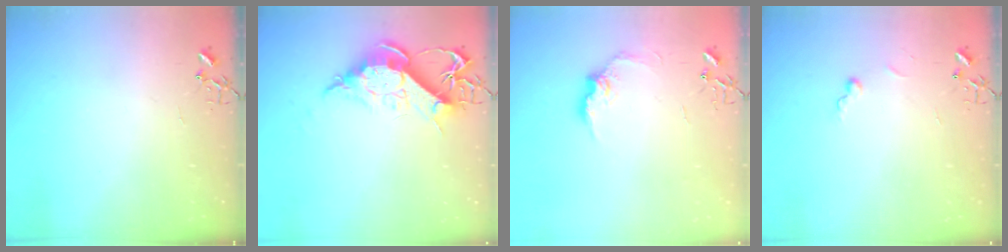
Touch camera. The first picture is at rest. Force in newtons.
{"total": 12.6, "press": 12.6, "slide": 1.2}
{"total": 10.1, "press": 10.0, "slide": 0.5}
{"total": 5.6, "press": 5.6, "slide": 0.5}